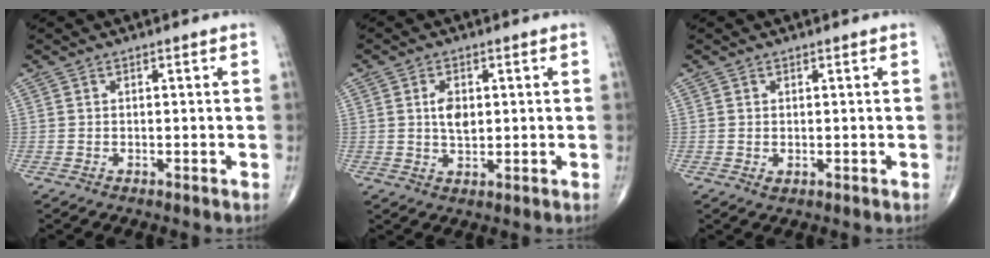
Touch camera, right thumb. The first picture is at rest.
{"total": 4.2, "force": [0.7, 2.5, 3.3], "torque": [-0.052, -0.005, 0.012]}
{"total": 0.9, "force": [0.0, 0.7, 0.6], "torque": [-0.012, -0.003, 0.003]}